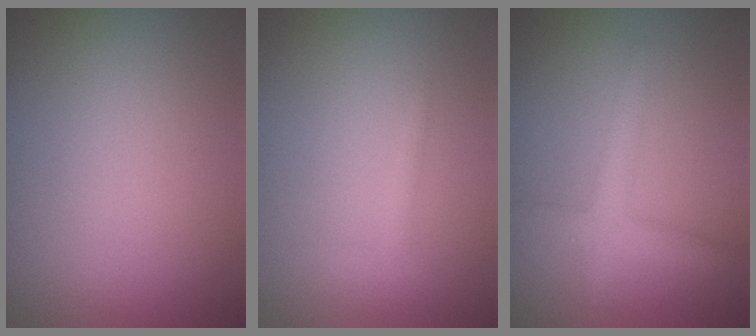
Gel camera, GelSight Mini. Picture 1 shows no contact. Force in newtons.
{"total": 1.0, "press": 1.0, "slide": 0.1}
{"total": 2.6, "press": 2.6, "slide": 0.1}